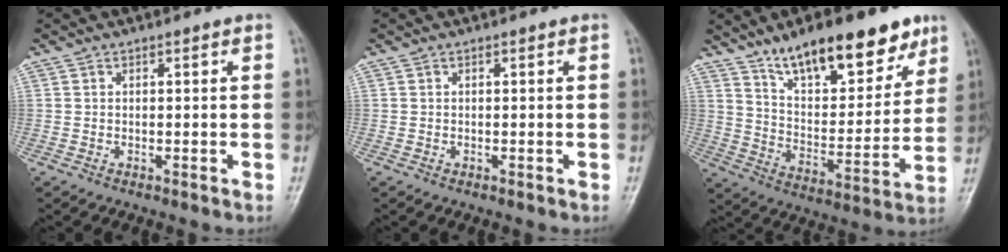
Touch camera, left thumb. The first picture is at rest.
{"total": 0.0}
{"total": 20.3, "force": [13.8, 7.9, 12.7], "torque": [-0.146, -0.062, 0.227]}